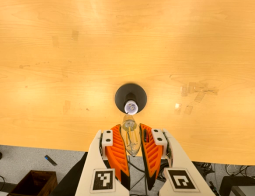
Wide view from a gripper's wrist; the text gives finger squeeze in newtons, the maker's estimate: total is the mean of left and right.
{"total": 21.6, "left": 26.9, "right": 16.2}